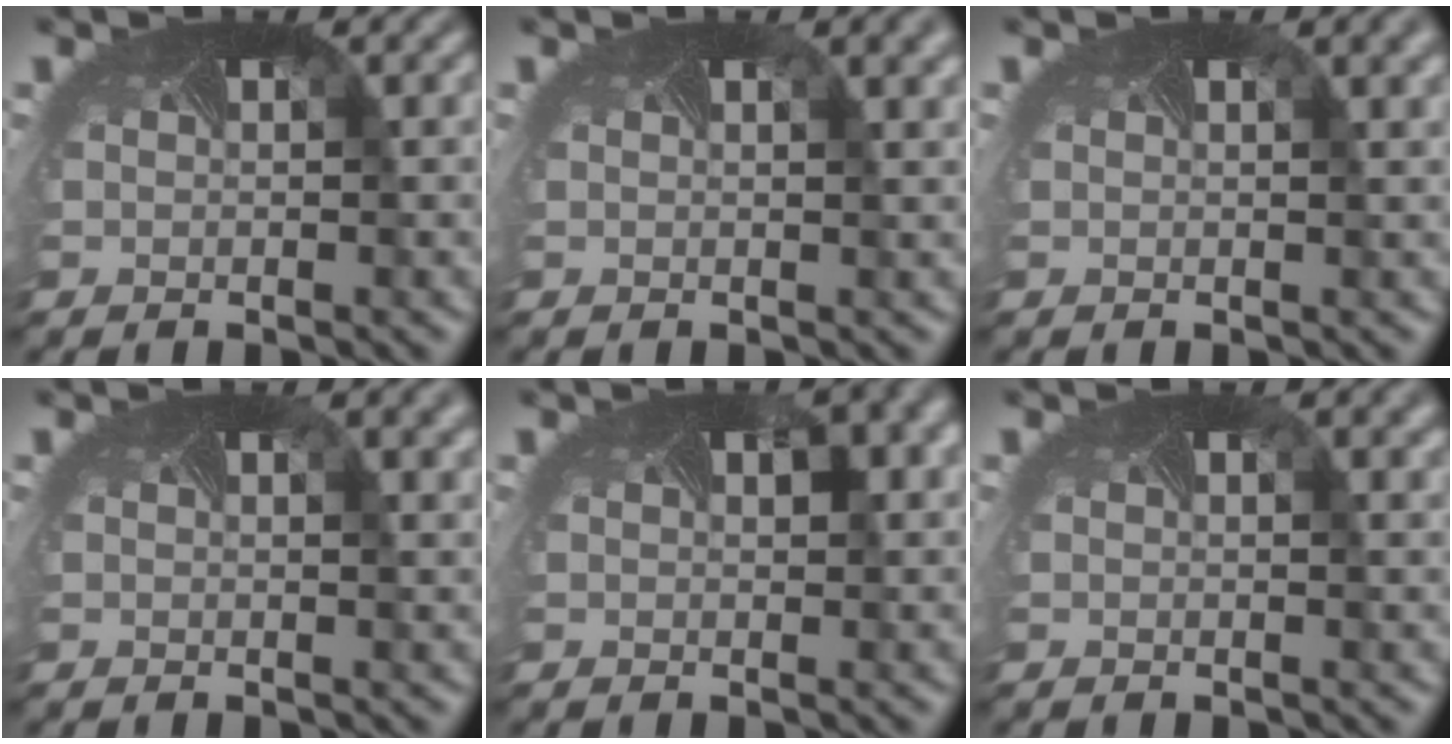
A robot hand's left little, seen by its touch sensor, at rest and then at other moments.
{"total": 3.3, "force": [1.6, 1.3, 2.5], "torque": [-0.015, 0.008, 0.002]}
{"total": 3.0, "force": [1.5, 1.2, 2.3], "torque": [-0.014, 0.007, 0.001]}
{"total": 2.7, "force": [1.4, 1.1, 2.0], "torque": [-0.011, 0.006, -0.002]}
{"total": 2.1, "force": [0.9, 0.7, 1.8], "torque": [-0.024, -0.004, 0.015]}
{"total": 1.6, "force": [0.9, 0.6, 1.2], "torque": [-0.007, 0.003, -0.002]}